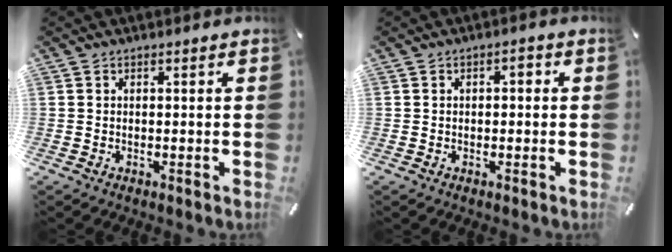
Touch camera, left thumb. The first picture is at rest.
{"total": 1.7, "force": [-0.2, 1.0, 1.3], "torque": [-0.019, 0.004, -0.008]}